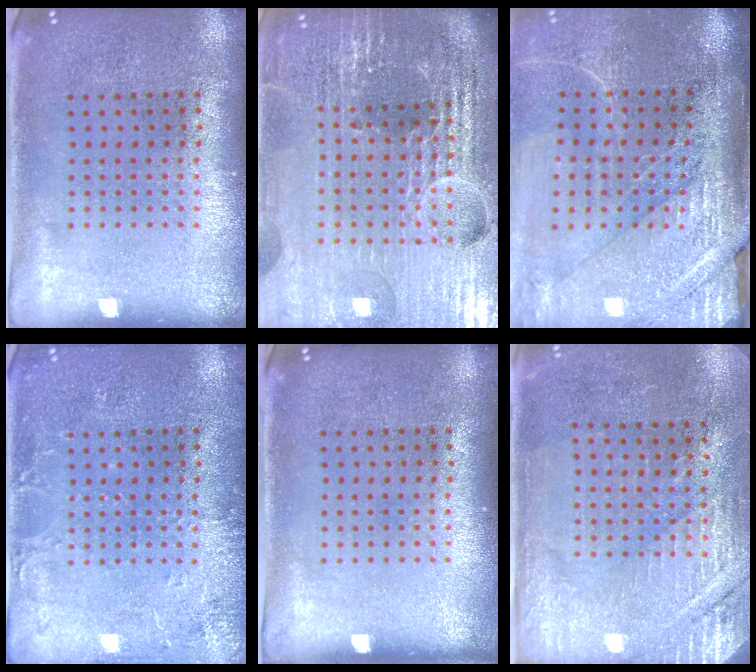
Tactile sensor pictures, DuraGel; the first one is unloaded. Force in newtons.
{"total": 6.5, "press": 5.7, "slide": 3.2}
{"total": 4.1, "press": 3.7, "slide": 1.9}
{"total": 2.8, "press": 2.8, "slide": 0.4}
{"total": 0.0}
{"total": 2.8, "press": 2.8, "slide": 0.5}